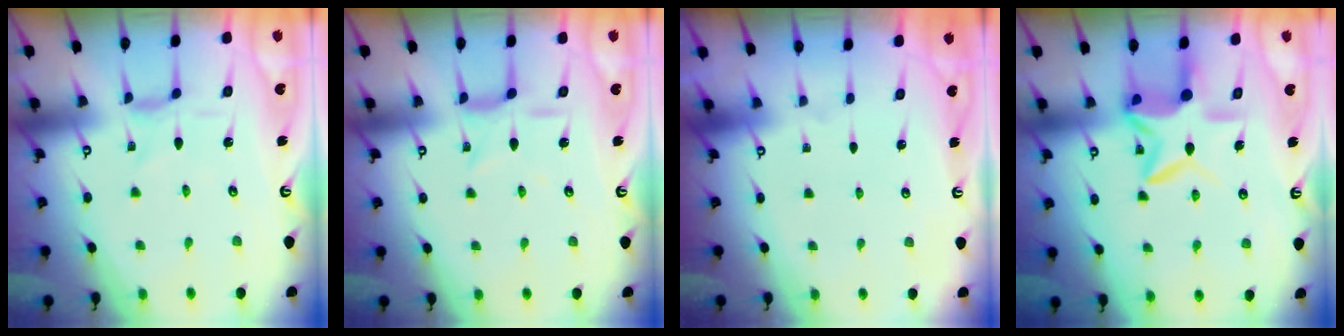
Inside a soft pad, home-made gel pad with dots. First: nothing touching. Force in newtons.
{"total": 6.1, "press": 6.1, "slide": 0.4}
{"total": 0.0}
{"total": 11.8, "press": 11.8, "slide": 1.1}